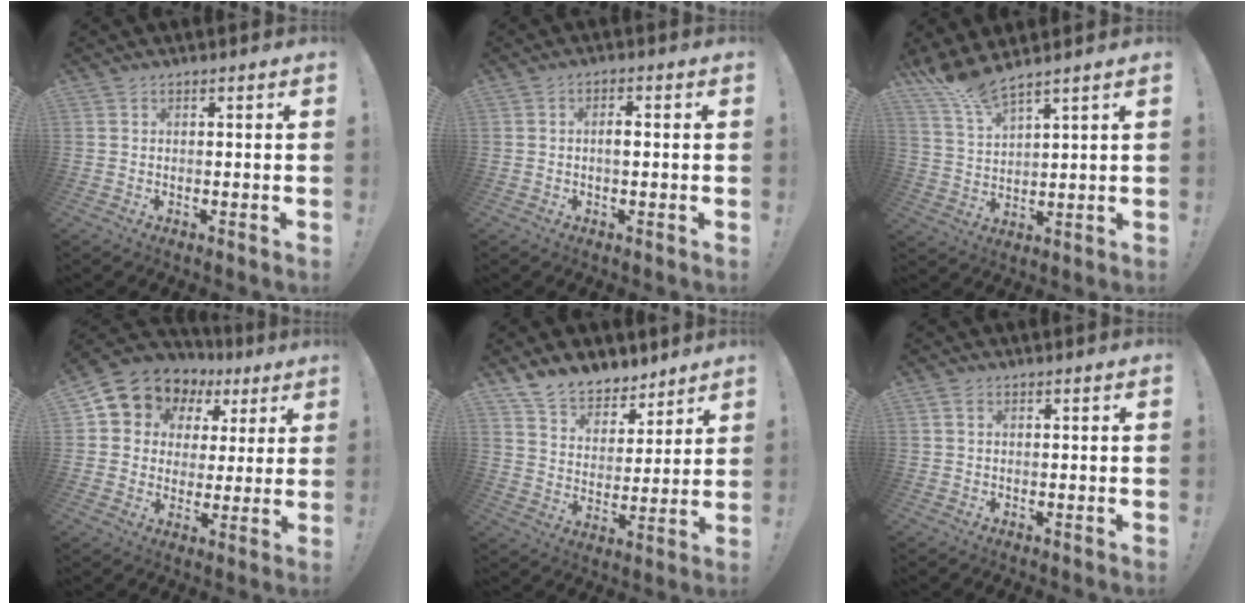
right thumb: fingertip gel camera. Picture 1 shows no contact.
{"total": 2.4, "force": [-0.3, 0.9, 2.2], "torque": [-0.035, 0.006, -0.008]}
{"total": 7.9, "force": [7.0, 0.9, 3.7], "torque": [-0.075, -0.044, 0.128]}
{"total": 8.6, "force": [4.6, 7.0, 2.1], "torque": [-0.036, -0.042, 0.089]}
{"total": 11.1, "force": [9.3, 5.4, 2.4], "torque": [-0.061, -0.071, 0.182]}
{"total": 1.6, "force": [0.6, 1.1, 0.9], "torque": [-0.014, 0.003, 0.011]}